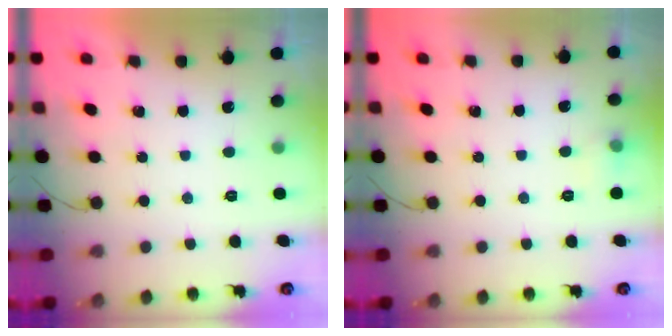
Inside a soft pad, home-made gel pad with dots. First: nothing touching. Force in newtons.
{"total": 5.3, "press": 5.0, "slide": 1.7}